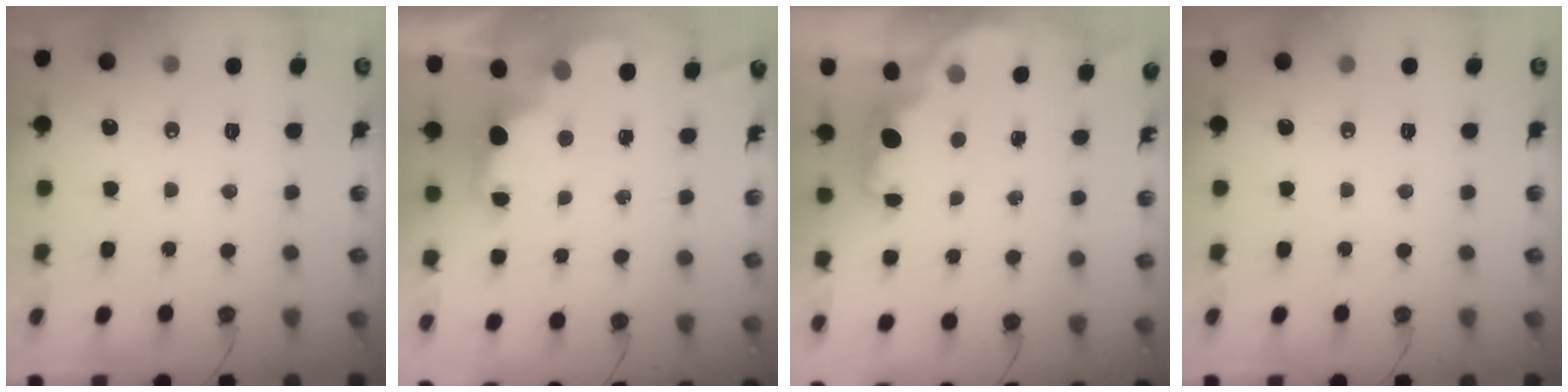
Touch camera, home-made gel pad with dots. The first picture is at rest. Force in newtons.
{"total": 2.6, "press": 2.4, "slide": 0.8}
{"total": 2.0, "press": 1.8, "slide": 0.8}
{"total": 0.0}